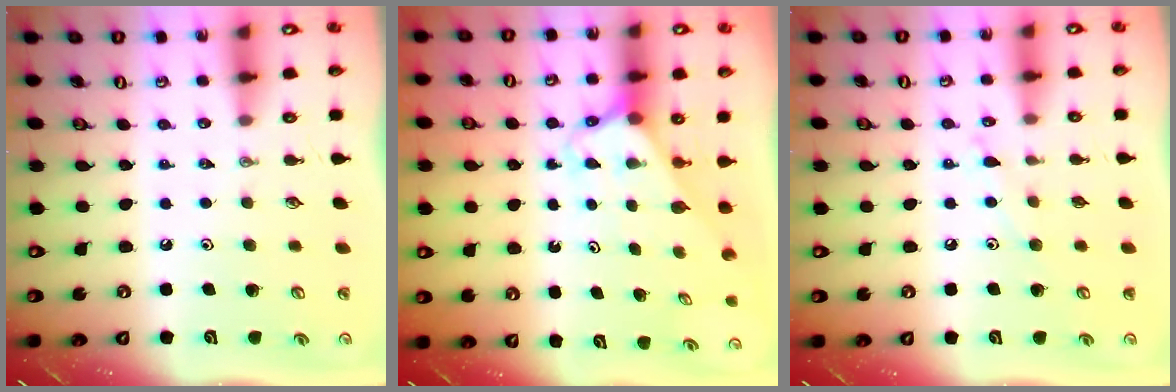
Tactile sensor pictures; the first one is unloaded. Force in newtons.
{"total": 2.7, "press": 2.7, "slide": 0.1}
{"total": 6.5, "press": 6.5, "slide": 0.4}